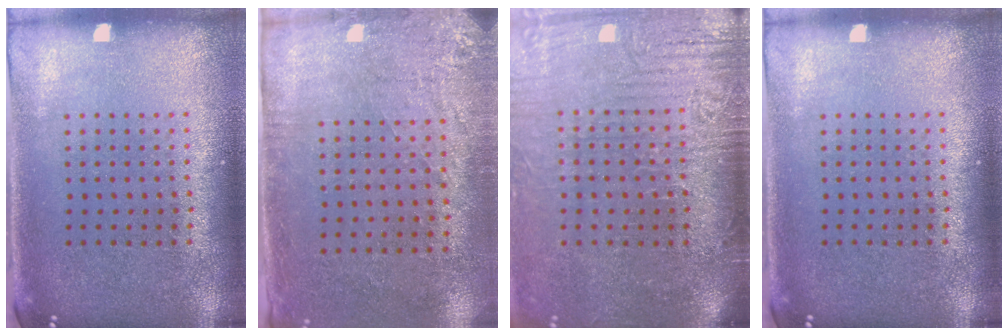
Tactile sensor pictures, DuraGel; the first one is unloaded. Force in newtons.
{"total": 2.8, "press": 2.3, "slide": 1.6}
{"total": 4.1, "press": 3.6, "slide": 2.0}
{"total": 0.0}